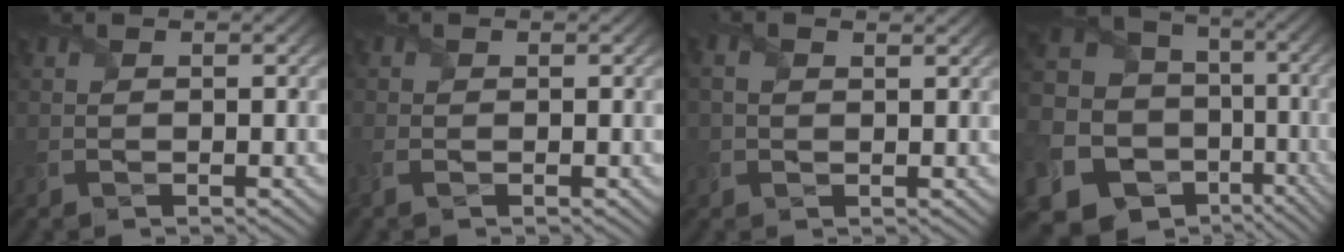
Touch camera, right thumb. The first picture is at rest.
{"total": 1.9, "force": [-0.7, 1.1, 1.3], "torque": [-0.041, -0.006, -0.018]}
{"total": 1.9, "force": [0.7, 1.0, 1.5], "torque": [-0.040, 0.003, 0.014]}
{"total": 19.8, "force": [-4.8, 17.1, 8.7], "torque": [-0.245, -0.015, -0.061]}